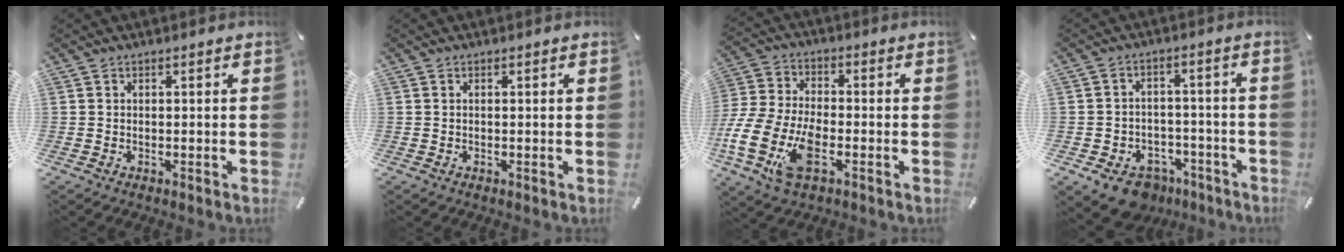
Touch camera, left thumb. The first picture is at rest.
{"total": 0.0}
{"total": 13.5, "force": [-5.6, 7.3, 9.9], "torque": [-0.229, 0.007, -0.103]}
{"total": 8.9, "force": [-6.1, 5.8, 3.1], "torque": [-0.051, 0.048, -0.104]}